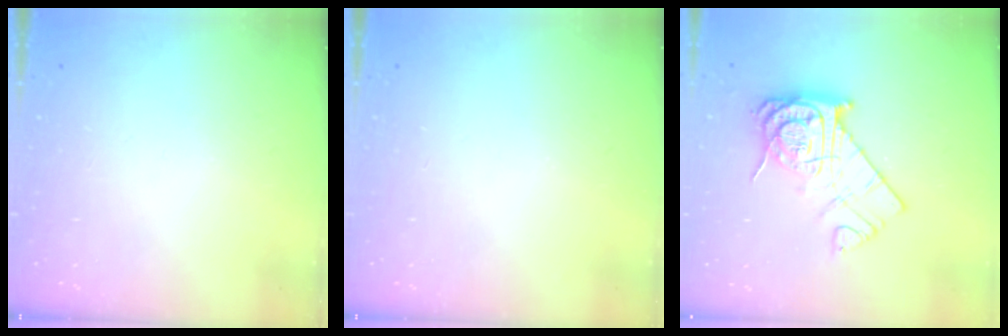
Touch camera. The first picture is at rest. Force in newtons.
{"total": 0.0}
{"total": 14.3, "press": 14.2, "slide": 1.6}